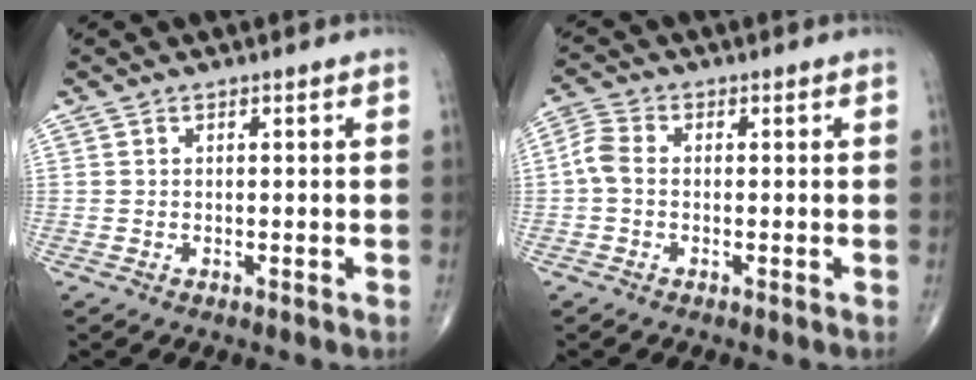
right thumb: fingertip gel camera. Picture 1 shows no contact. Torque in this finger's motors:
{"motor_torque": [-0.10, 0.22, 0.24, 0.14, 0.04]}